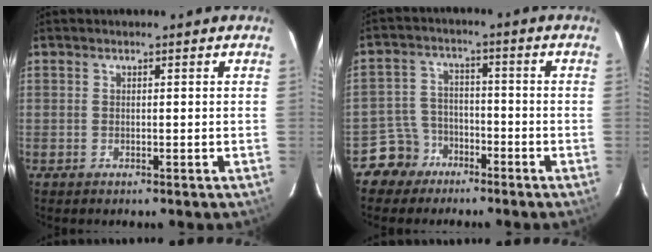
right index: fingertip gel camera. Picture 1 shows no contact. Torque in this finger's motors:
{"motor_torque": [-0.61, -0.33, -0.81, -0.21]}